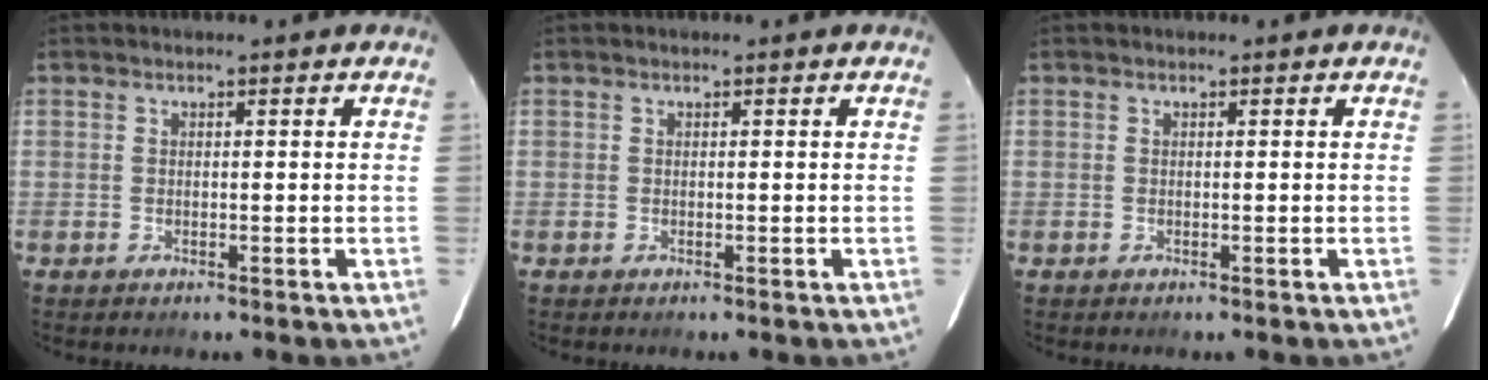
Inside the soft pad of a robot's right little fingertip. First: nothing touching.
{"total": 0.0}
{"total": 0.0}